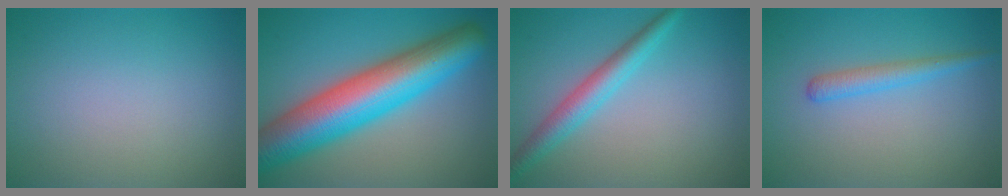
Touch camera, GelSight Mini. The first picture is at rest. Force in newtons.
{"total": 11.8, "press": 11.8, "slide": 0.3}
{"total": 3.4, "press": 3.4, "slide": 0.1}
{"total": 2.0, "press": 2.0, "slide": 0.1}